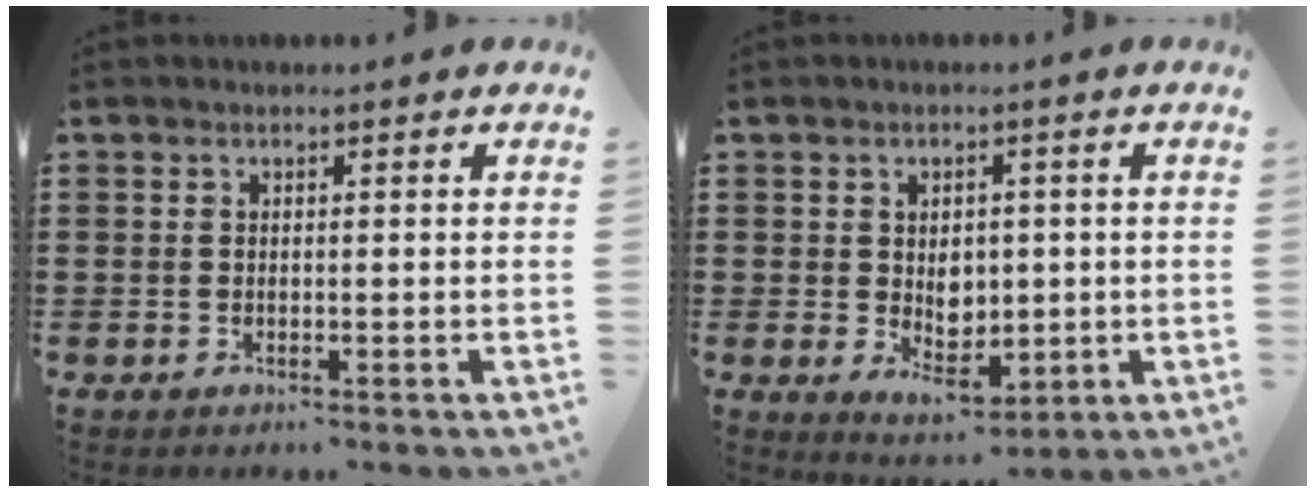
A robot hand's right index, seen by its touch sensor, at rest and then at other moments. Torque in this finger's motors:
{"motor_torque": [1.24, 0.90, 0.21, 0.08]}